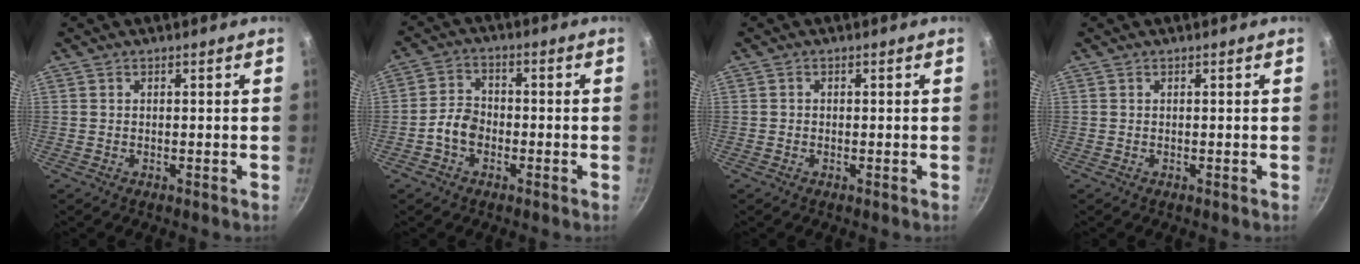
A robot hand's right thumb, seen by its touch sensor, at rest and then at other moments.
{"total": 5.1, "force": [-2.0, 3.8, 2.8], "torque": [-0.036, 0.024, -0.044]}
{"total": 0.5, "force": [-0.2, 0.5, 0.2], "torque": [-0.002, 0.002, -0.003]}
{"total": 0.0}